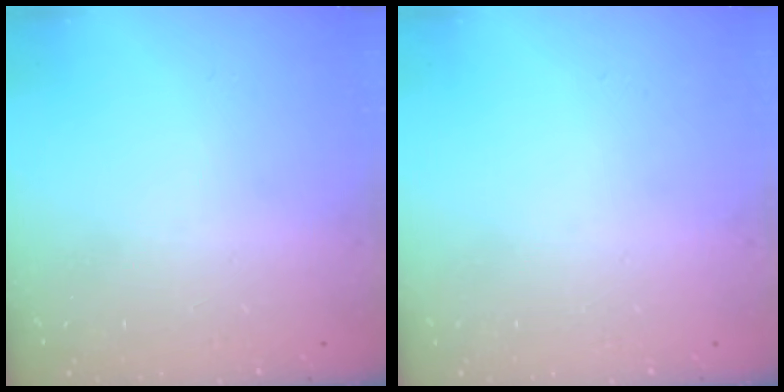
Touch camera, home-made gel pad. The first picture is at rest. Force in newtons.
{"total": 0.0}